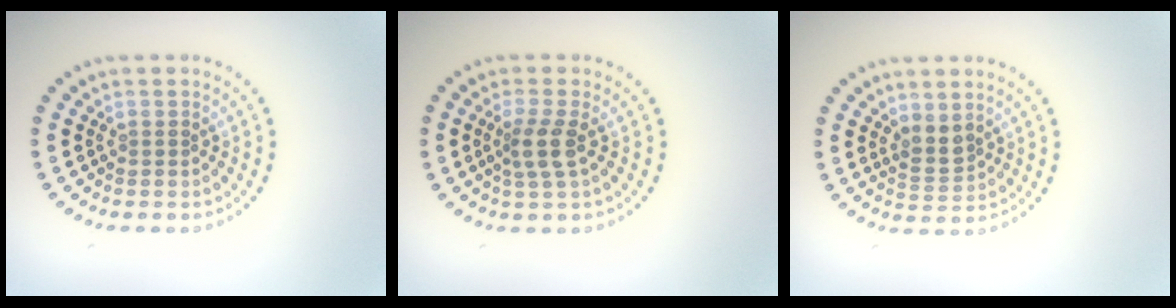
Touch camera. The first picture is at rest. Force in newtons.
{"total": 2.5, "press": 1.9, "slide": 1.6}
{"total": 2.0, "press": 1.6, "slide": 1.1}